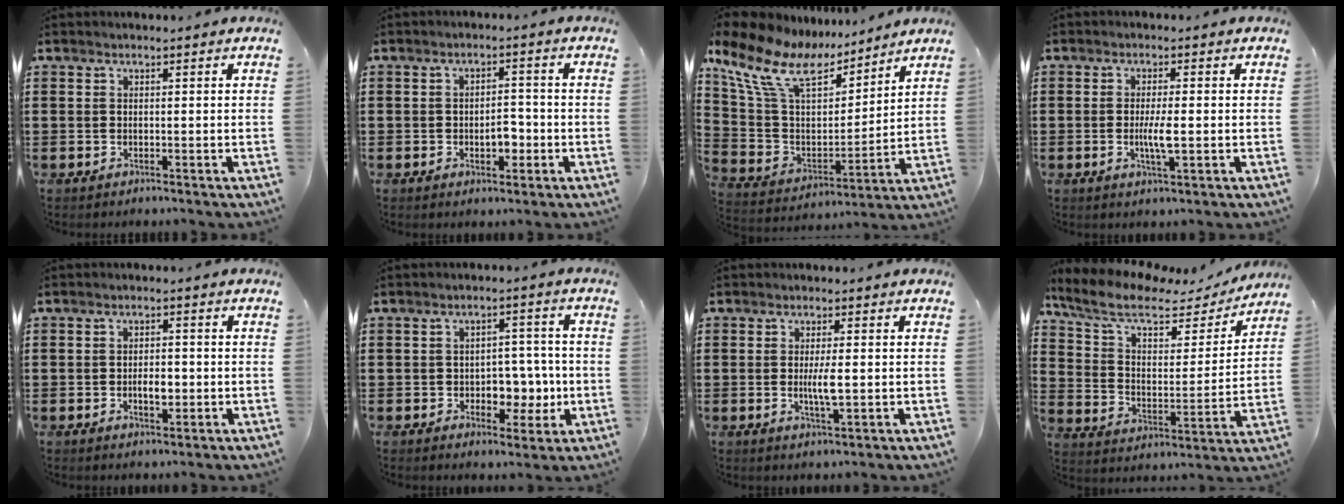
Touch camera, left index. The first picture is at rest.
{"total": 3.9, "force": [-1.0, 2.0, 3.1], "torque": [-0.051, 0.001, -0.021]}
{"total": 13.1, "force": [9.9, 4.8, 7.1], "torque": [-0.184, -0.053, 0.174]}
{"total": 4.0, "force": [-0.4, 0.6, 4.0], "torque": [-0.077, -0.004, -0.009]}
{"total": 3.3, "force": [-0.5, 1.5, 2.9], "torque": [-0.047, -0.001, -0.012]}
{"total": 5.6, "force": [-1.0, 4.3, 3.4], "torque": [-0.057, 0.004, -0.022]}
{"total": 3.9, "force": [-0.1, 0.7, 3.8], "torque": [-0.076, -0.005, -0.005]}
{"total": 9.3, "force": [6.7, 3.5, 5.5], "torque": [-0.132, -0.030, 0.113]}